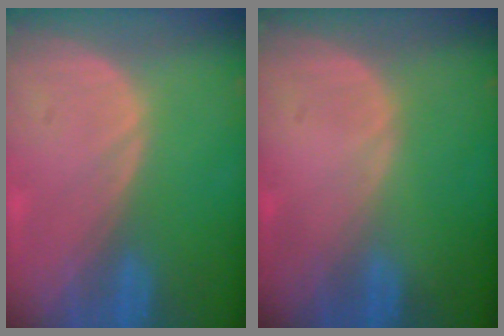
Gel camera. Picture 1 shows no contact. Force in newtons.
{"total": 0.0}